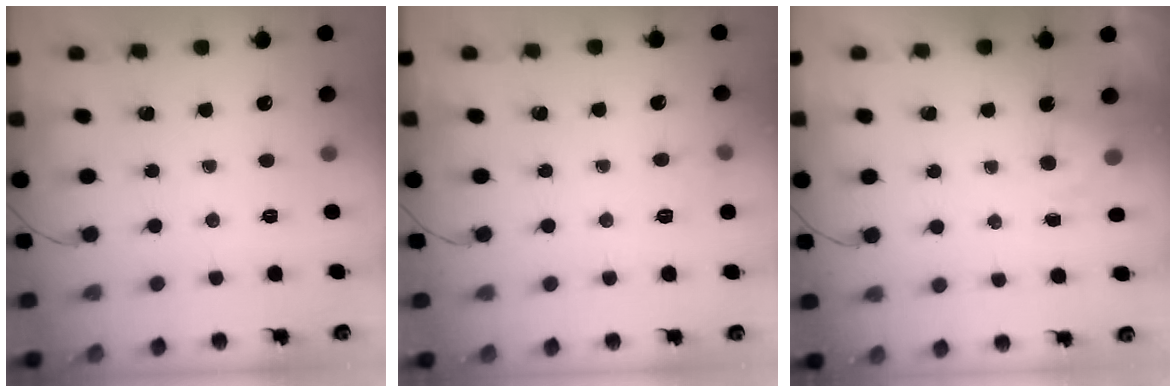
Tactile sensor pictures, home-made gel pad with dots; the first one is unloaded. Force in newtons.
{"total": 6.3, "press": 6.1, "slide": 1.7}
{"total": 6.1, "press": 5.9, "slide": 1.4}